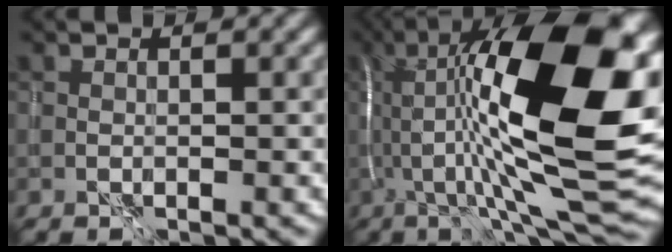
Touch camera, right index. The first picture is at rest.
{"total": 20.2, "force": [2.3, 6.1, 19.1], "torque": [-0.309, 0.024, 0.042]}